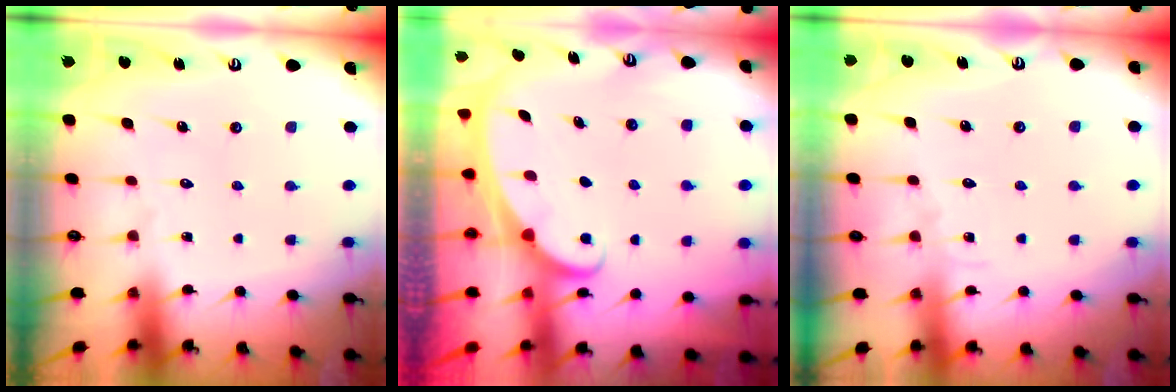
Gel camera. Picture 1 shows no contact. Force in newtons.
{"total": 2.0, "press": 2.0, "slide": 0.3}
{"total": 4.7, "press": 4.7, "slide": 0.5}